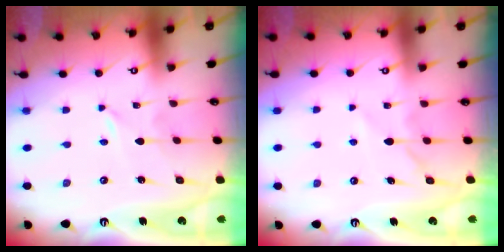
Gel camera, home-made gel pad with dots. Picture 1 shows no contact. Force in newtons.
{"total": 6.2, "press": 6.1, "slide": 0.5}